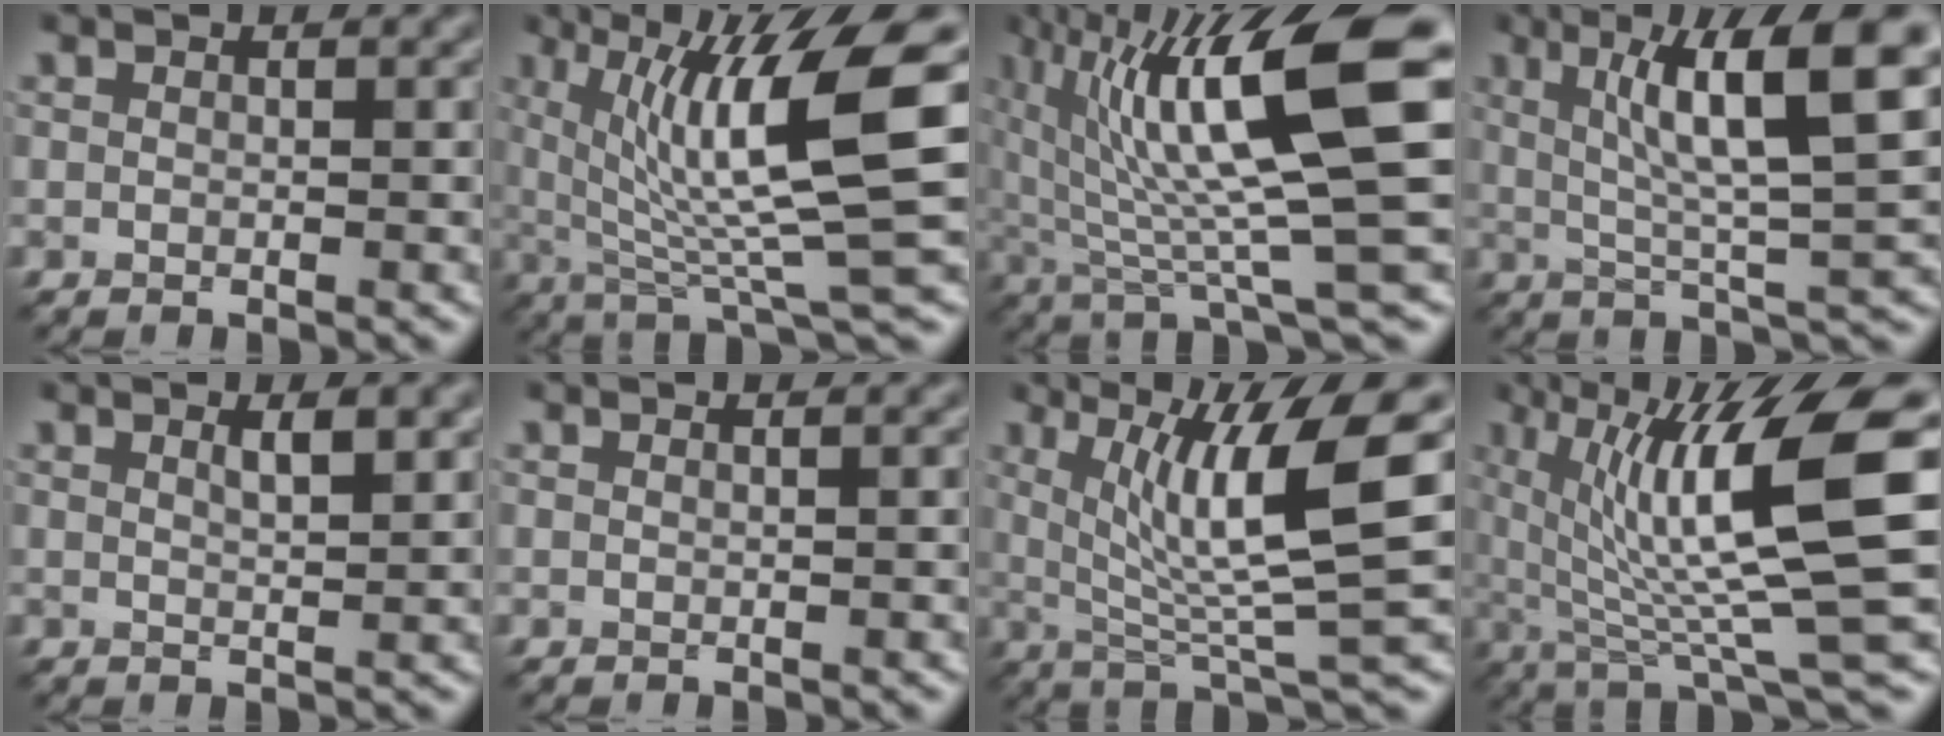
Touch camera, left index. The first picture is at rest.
{"total": 11.2, "force": [2.5, 2.4, 10.6], "torque": [-0.164, -0.006, 0.051]}
{"total": 14.1, "force": [4.2, 2.4, 13.2], "torque": [-0.210, 0.013, 0.077]}
{"total": 10.5, "force": [3.5, 2.0, 9.7], "torque": [-0.140, 0.006, 0.061]}
{"total": 2.5, "force": [1.3, 0.7, 2.0], "torque": [-0.020, 0.003, 0.018]}
{"total": 0.5, "force": [0.3, 0.2, 0.4], "torque": [-0.003, -0.002, -0.003]}
{"total": 9.6, "force": [2.3, 1.7, 9.2], "torque": [-0.143, -0.010, 0.044]}
{"total": 12.6, "force": [2.5, 2.6, 12.1], "torque": [-0.190, -0.001, 0.048]}